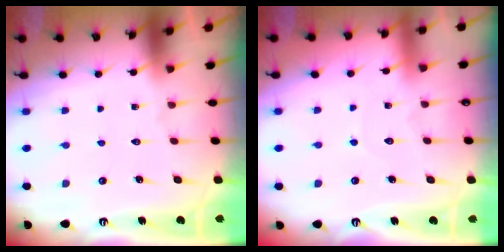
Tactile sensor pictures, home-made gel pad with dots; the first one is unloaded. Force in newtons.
{"total": 2.8, "press": 2.8, "slide": 0.3}